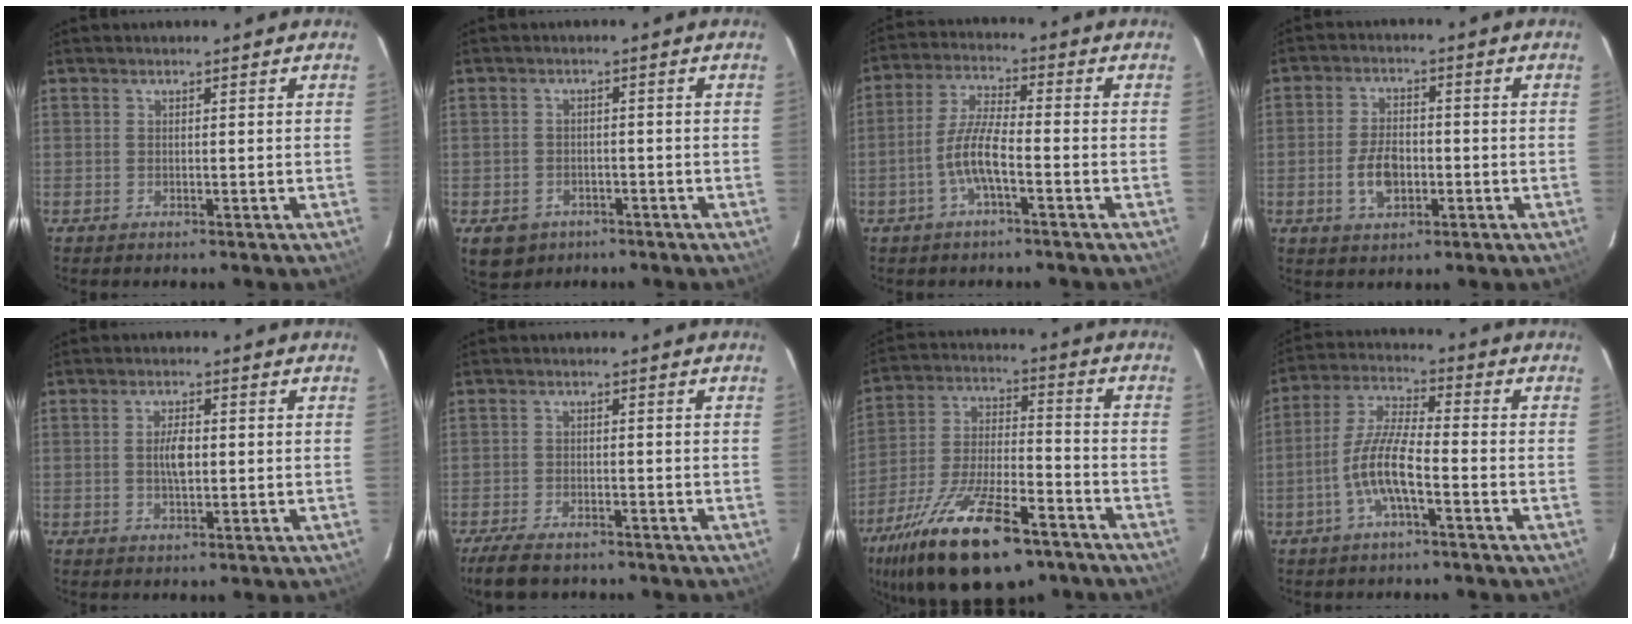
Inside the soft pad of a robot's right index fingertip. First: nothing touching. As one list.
[{"total": 6.8, "force": [-3.7, 5.2, 2.3], "torque": [-0.056, 0.005, -0.045]}, {"total": 6.8, "force": [-2.9, 1.2, 6.0], "torque": [-0.128, 0.005, -0.054]}, {"total": 6.9, "force": [-1.9, 4.1, 5.2], "torque": [-0.105, 0.006, -0.029]}, {"total": 3.8, "force": [0.0, 1.7, 3.4], "torque": [-0.062, 0.002, 0.001]}, {"total": 7.6, "force": [-6.1, 2.9, 3.5], "torque": [-0.095, -0.015, -0.106]}, {"total": 23.8, "force": [-15.3, 9.0, 15.8], "torque": [-0.305, -0.032, -0.250]}, {"total": 8.9, "force": [-3.7, 1.8, 7.9], "torque": [-0.170, 0.005, -0.072]}]